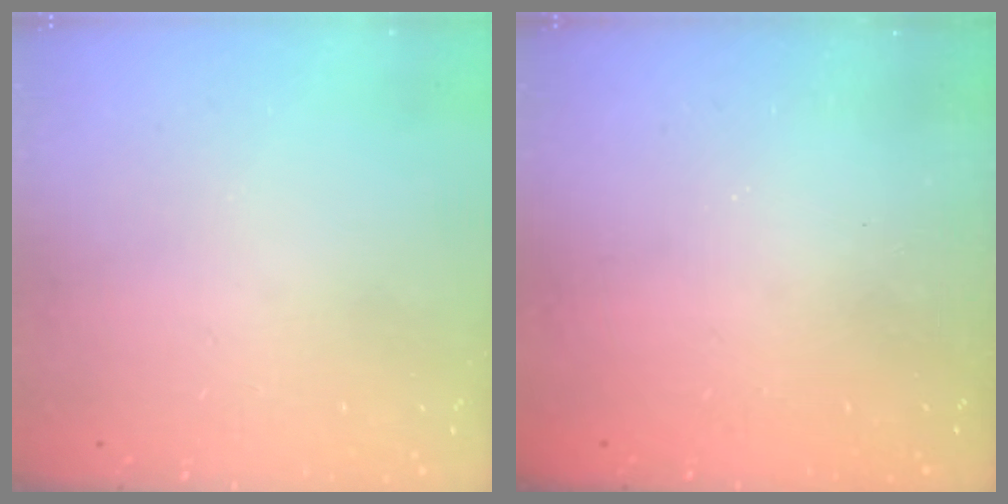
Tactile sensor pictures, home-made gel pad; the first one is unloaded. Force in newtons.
{"total": 2.3, "press": 2.1, "slide": 1.0}